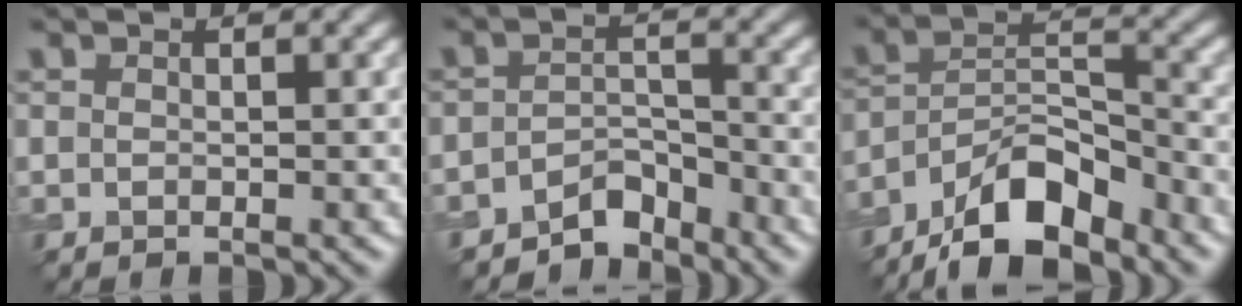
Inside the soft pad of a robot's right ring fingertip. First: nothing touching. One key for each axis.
{"total": 3.6, "fx": -3.1, "fy": 1.5, "fz": 1.0, "tx": -0.007, "ty": 0.009, "tz": -0.061}
{"total": 9.1, "fx": -6.6, "fy": 3.3, "fz": 5.2, "tx": -0.079, "ty": 0.009, "tz": -0.127}